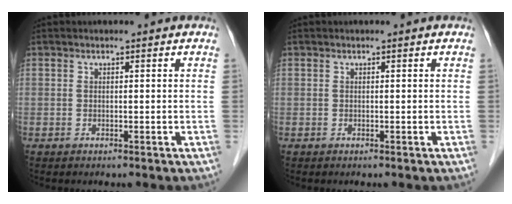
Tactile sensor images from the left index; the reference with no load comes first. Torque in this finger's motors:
{"motor_torque": [0.00, 0.00, 0.01, 0.00]}